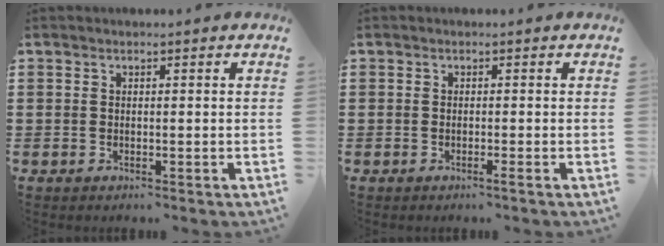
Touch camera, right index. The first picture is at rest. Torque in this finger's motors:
{"motor_torque": [0.38, -0.05, 0.08, 0.02]}